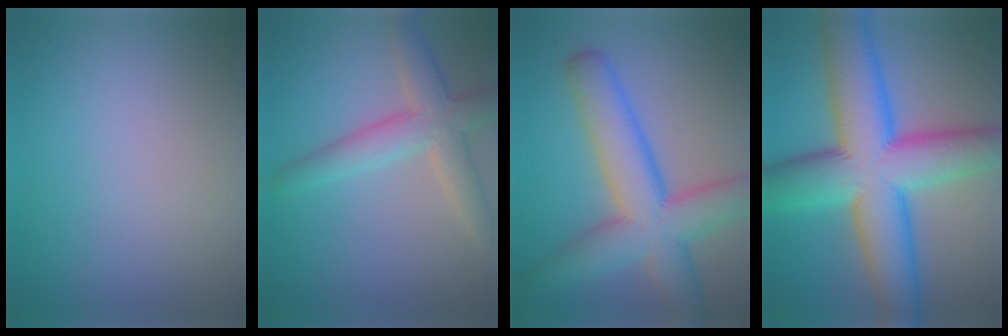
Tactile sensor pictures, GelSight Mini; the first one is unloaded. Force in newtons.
{"total": 4.5, "press": 4.5, "slide": 0.1}
{"total": 8.6, "press": 8.6, "slide": 0.3}
{"total": 13.5, "press": 13.5, "slide": 0.4}